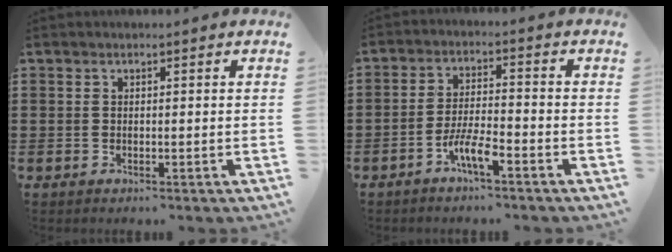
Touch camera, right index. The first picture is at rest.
{"total": 5.3, "force": [-3.4, 0.8, 3.9], "torque": [-0.094, -0.006, -0.069]}